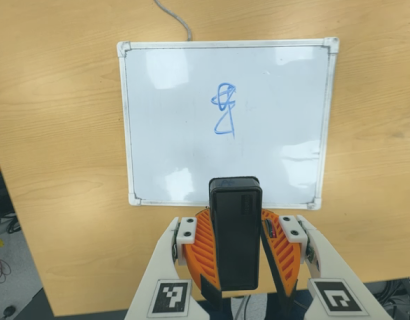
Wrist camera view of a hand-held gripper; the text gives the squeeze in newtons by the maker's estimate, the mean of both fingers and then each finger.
{"total": 8.6, "left": 9.0, "right": 8.2}